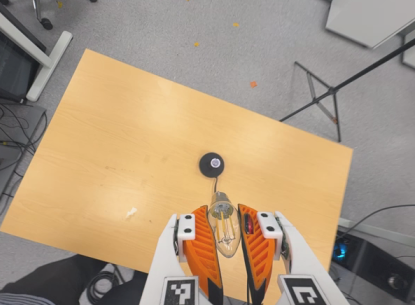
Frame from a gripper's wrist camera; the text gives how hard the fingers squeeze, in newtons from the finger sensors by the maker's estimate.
{"total": 20.8, "left": 25.2, "right": 16.3}